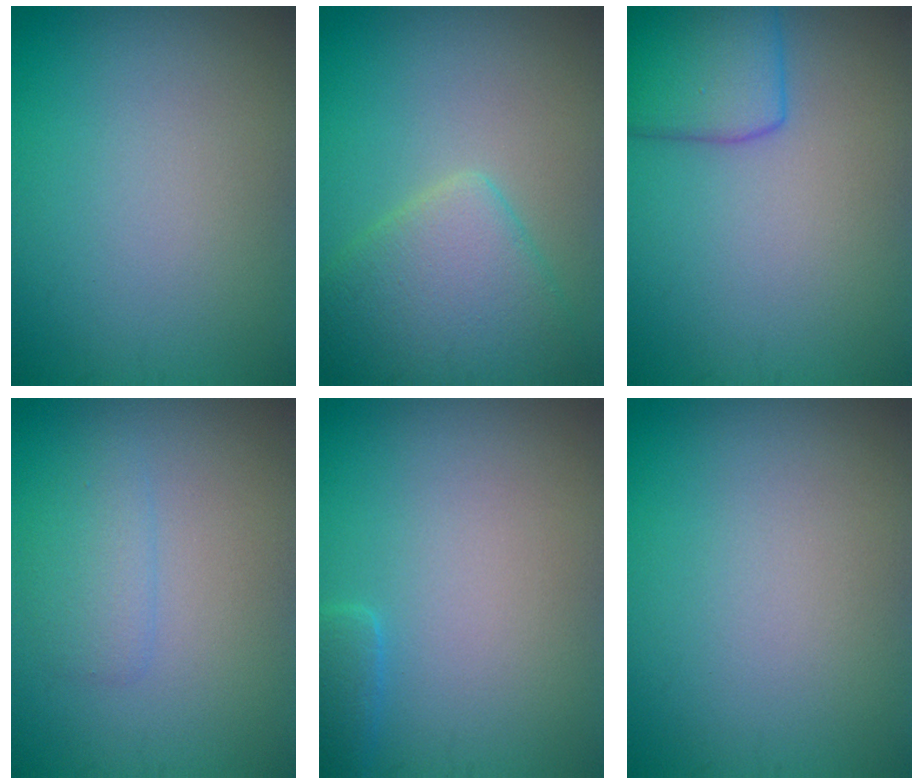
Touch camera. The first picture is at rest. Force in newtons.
{"total": 5.4, "press": 5.4, "slide": 0.3}
{"total": 5.0, "press": 5.0, "slide": 0.3}
{"total": 1.7, "press": 1.7, "slide": 0.0}
{"total": 1.7, "press": 1.7, "slide": 0.1}
{"total": 0.0}